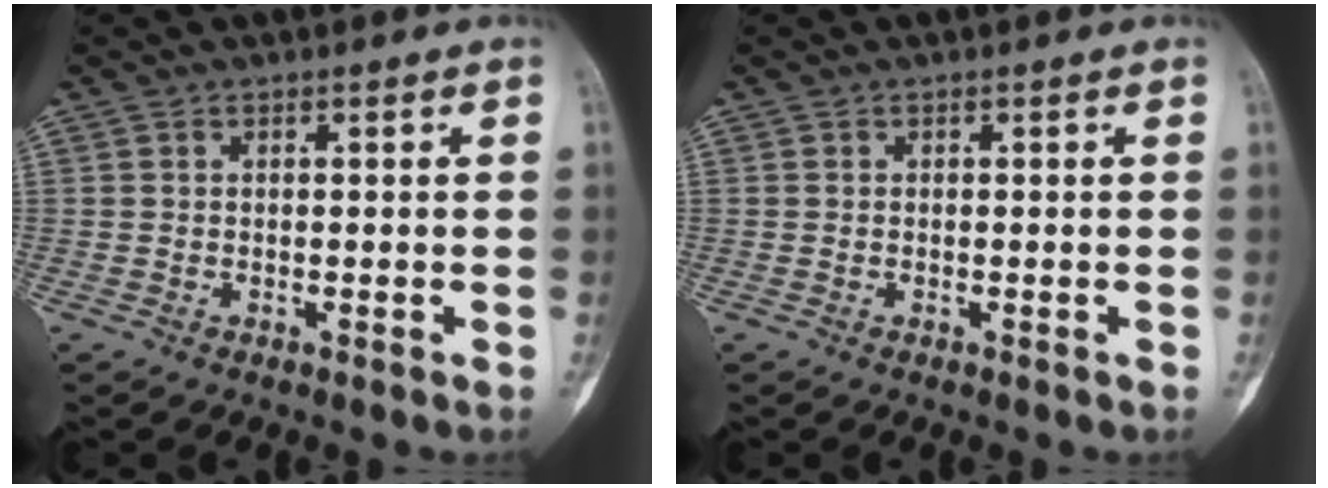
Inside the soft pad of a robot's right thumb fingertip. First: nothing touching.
{"total": 0.0}